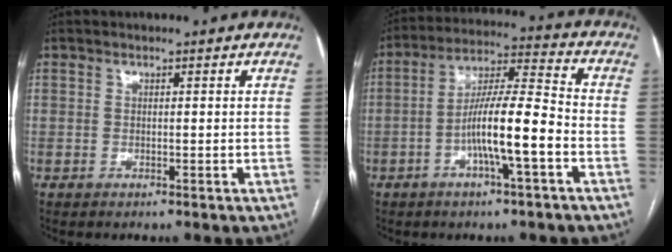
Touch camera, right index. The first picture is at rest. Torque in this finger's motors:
{"motor_torque": [1.54, -0.60, 1.04, 0.21]}